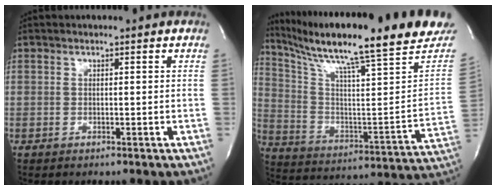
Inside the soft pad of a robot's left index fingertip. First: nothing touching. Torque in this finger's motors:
{"motor_torque": [0.06, -0.13, 0.28, 0.15]}